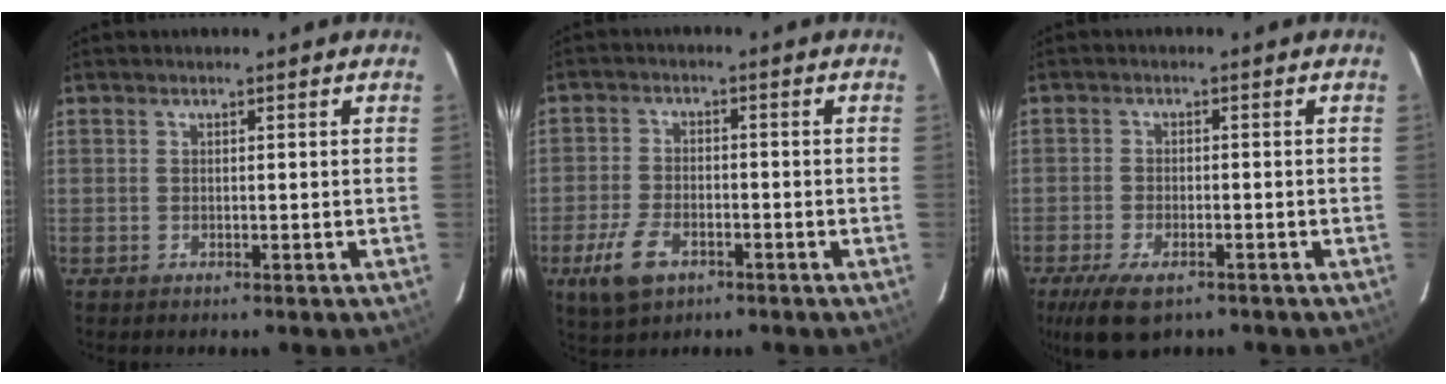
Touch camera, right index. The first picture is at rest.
{"total": 6.6, "force": [-3.4, 3.5, 4.4], "torque": [-0.099, -0.005, -0.058]}
{"total": 7.3, "force": [-5.1, 2.8, 4.6], "torque": [-0.083, -0.012, -0.084]}